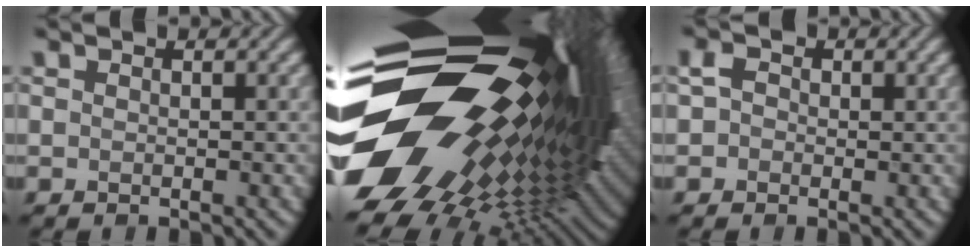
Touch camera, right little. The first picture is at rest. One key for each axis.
{"total": 20.9, "fx": 2.8, "fy": 11.4, "fz": 17.3, "tx": -0.299, "ty": -0.011, "tz": 0.047}
{"total": 1.7, "fx": 0.2, "fy": 1.5, "fz": 0.8, "tx": -0.014, "ty": 0.003, "tz": -0.005}